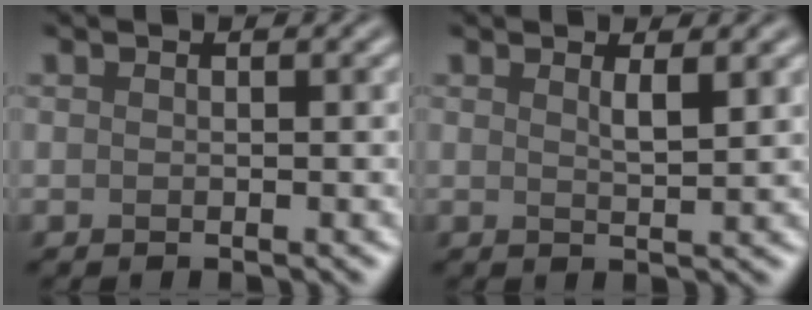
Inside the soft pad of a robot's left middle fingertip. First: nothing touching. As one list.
[{"total": 1.7, "force": [1.0, 0.4, 1.4], "torque": [-0.019, 0.000, 0.014]}]